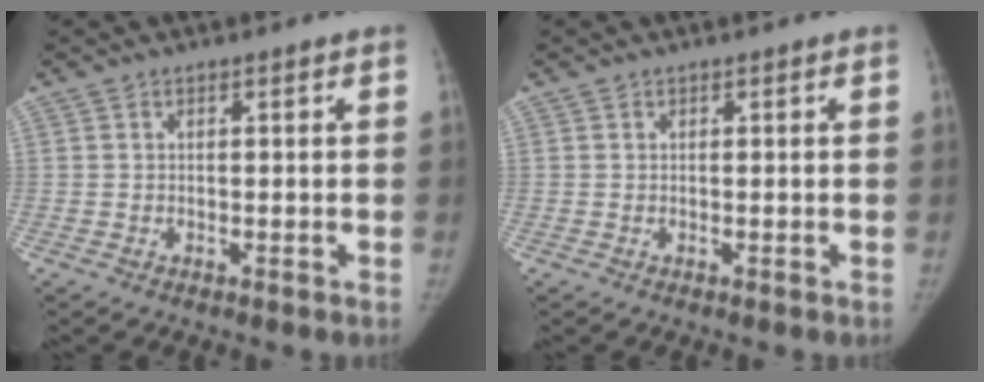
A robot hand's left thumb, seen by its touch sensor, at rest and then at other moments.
{"total": 0.0}